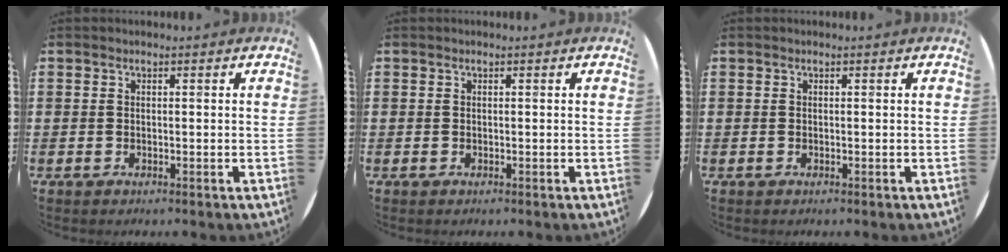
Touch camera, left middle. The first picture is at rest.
{"total": 0.0}
{"total": 0.0}